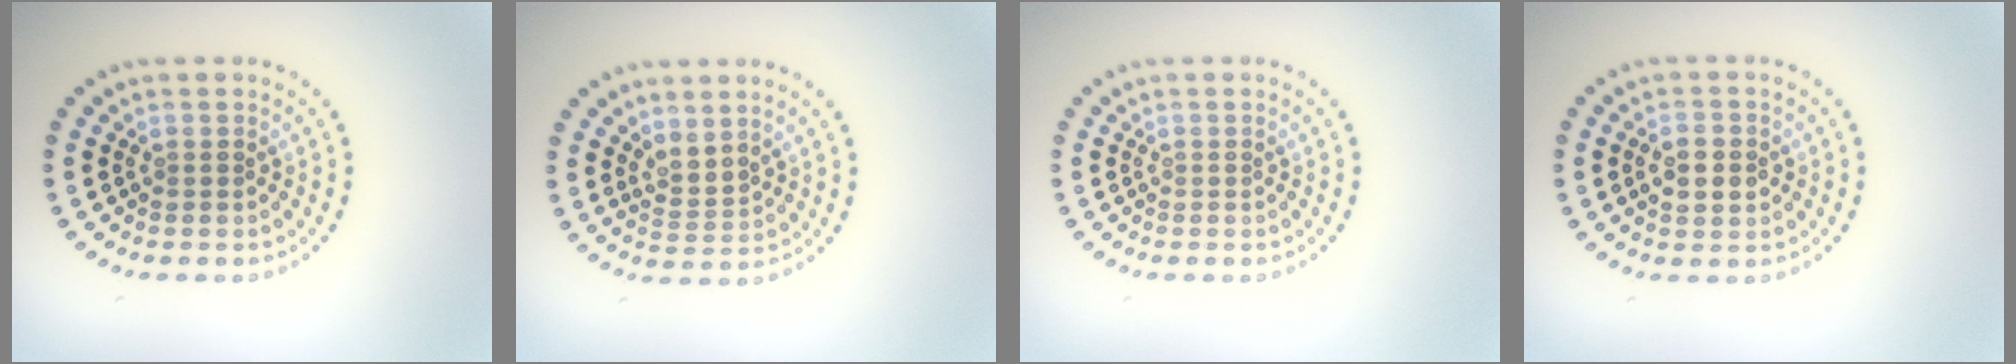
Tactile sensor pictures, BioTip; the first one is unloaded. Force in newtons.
{"total": 2.1, "press": 1.3, "slide": 1.6}
{"total": 0.0}
{"total": 3.0, "press": 3.0, "slide": 0.1}